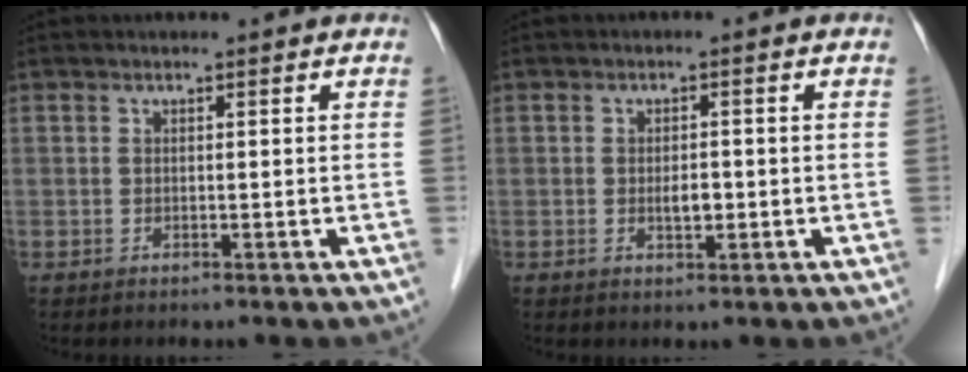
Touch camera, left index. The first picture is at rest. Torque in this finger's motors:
{"motor_torque": [0.31, 0.13, 0.02, 0.04]}